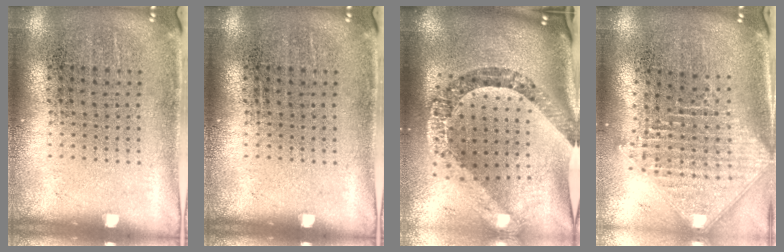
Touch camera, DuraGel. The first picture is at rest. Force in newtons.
{"total": 0.0}
{"total": 2.8, "press": 2.1, "slide": 1.8}
{"total": 2.5, "press": 2.0, "slide": 1.6}